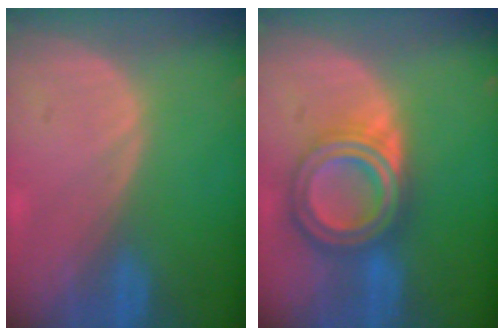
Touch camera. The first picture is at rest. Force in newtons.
{"total": 8.0, "press": 8.0, "slide": 0.5}